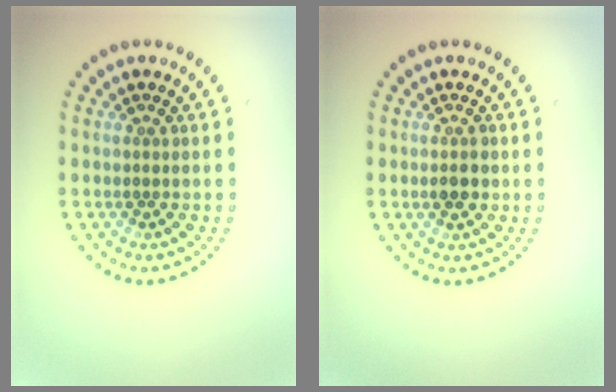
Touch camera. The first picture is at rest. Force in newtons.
{"total": 1.5, "press": 1.5, "slide": 0.2}